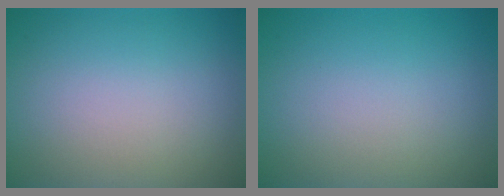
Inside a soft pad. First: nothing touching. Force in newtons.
{"total": 0.0}